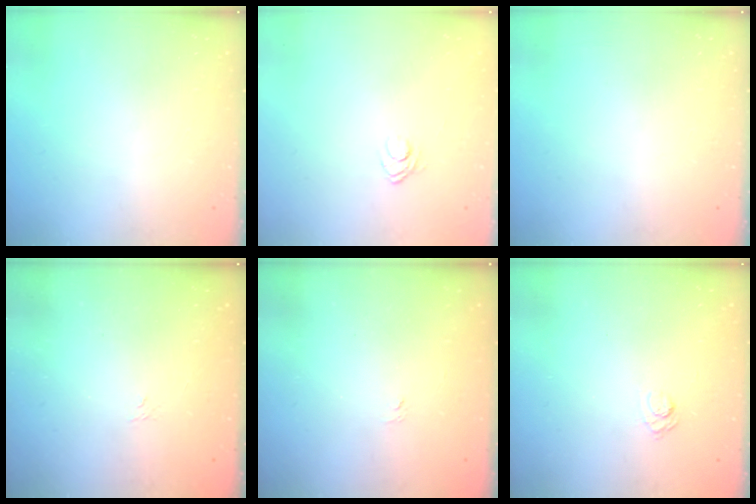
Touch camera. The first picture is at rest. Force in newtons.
{"total": 3.3, "press": 3.1, "slide": 1.0}
{"total": 0.0}
{"total": 1.1, "press": 0.4, "slide": 1.1}
{"total": 1.5, "press": 1.1, "slide": 1.0}
{"total": 2.8, "press": 2.3, "slide": 1.6}